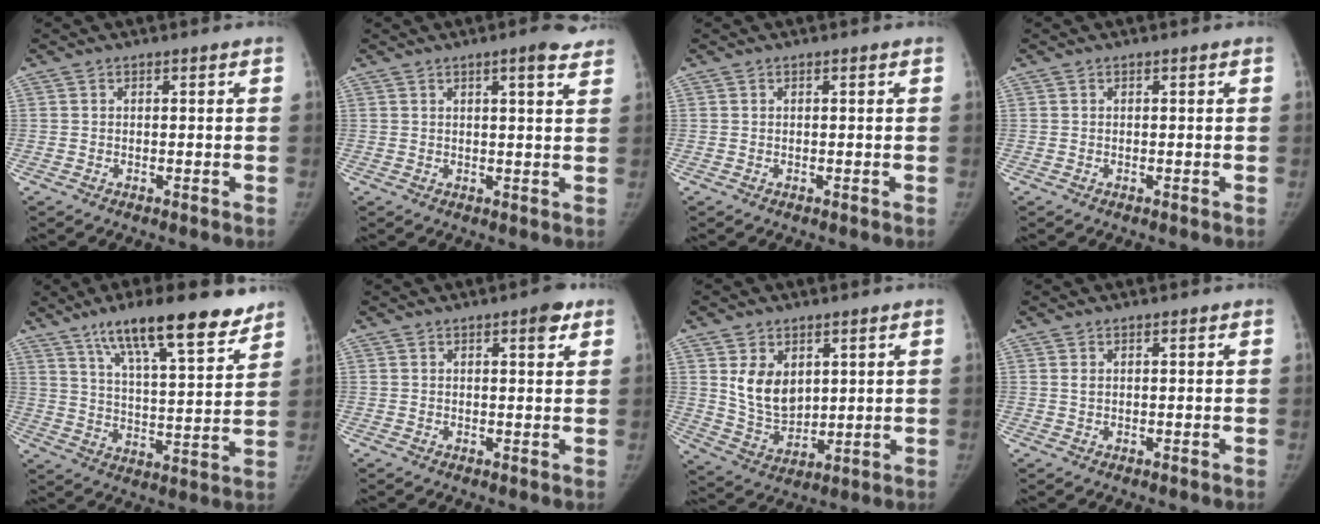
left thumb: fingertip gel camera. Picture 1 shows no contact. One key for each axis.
{"total": 5.3, "fx": 3.5, "fy": 0.8, "fz": 3.8, "tx": -0.041, "ty": -0.013, "tz": 0.042}
{"total": 0.0}
{"total": 0.0}
{"total": 18.6, "fx": 12.9, "fy": 4.6, "fz": 12.6, "tx": -0.170, "ty": -0.052, "tz": 0.210}
{"total": 3.4, "fx": 1.9, "fy": 1.0, "fz": 2.6, "tx": -0.028, "ty": -0.008, "tz": 0.022}
{"total": 9.5, "fx": 3.3, "fy": 6.6, "fz": 6.0, "tx": -0.080, "ty": -0.030, "tz": 0.079}
{"total": 1.1, "fx": 0.6, "fy": 0.5, "fz": 0.8, "tx": -0.012, "ty": -0.001, "tz": 0.012}